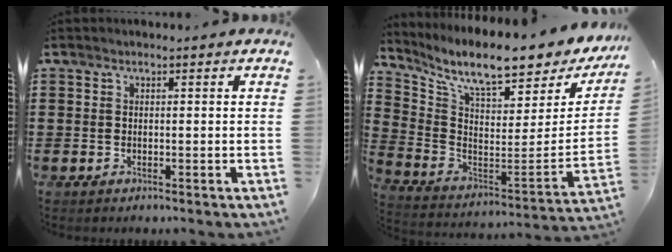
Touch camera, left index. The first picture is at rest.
{"total": 9.8, "force": [8.1, 1.2, 5.5], "torque": [-0.125, -0.069, 0.132]}